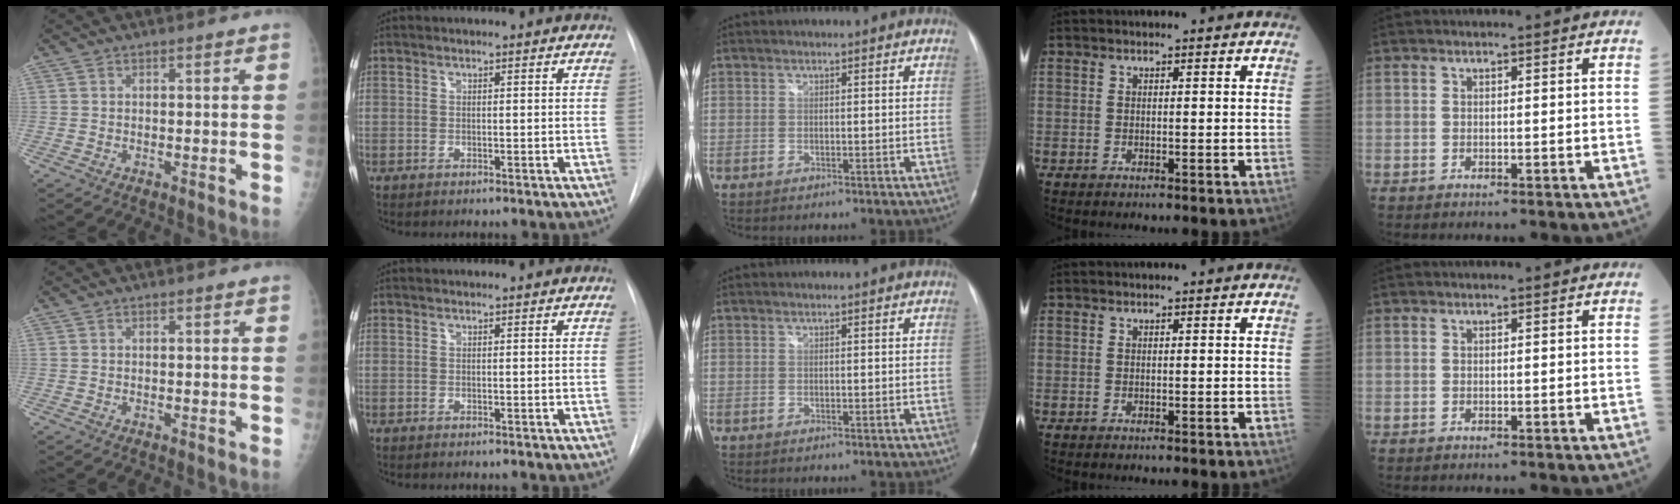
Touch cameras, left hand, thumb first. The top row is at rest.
{}